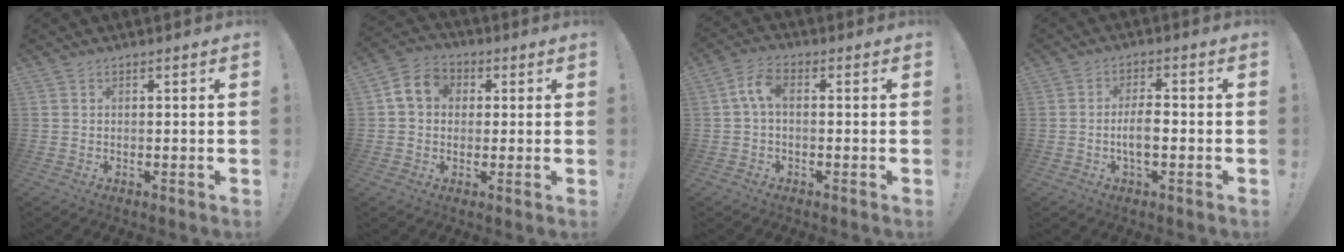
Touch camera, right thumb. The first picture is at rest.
{"total": 8.5, "force": [1.6, 7.1, 4.5], "torque": [-0.072, 0.016, 0.037]}
{"total": 6.0, "force": [0.3, 2.9, 5.2], "torque": [-0.113, 0.009, 0.007]}
{"total": 5.7, "force": [-1.4, 2.0, 5.1], "torque": [-0.103, 0.005, -0.026]}